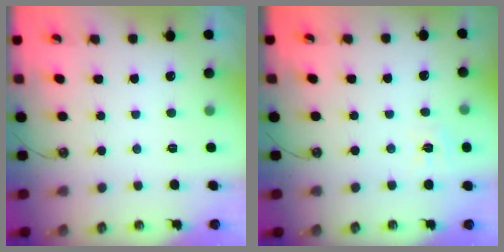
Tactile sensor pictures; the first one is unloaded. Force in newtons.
{"total": 5.3, "press": 5.2, "slide": 0.7}